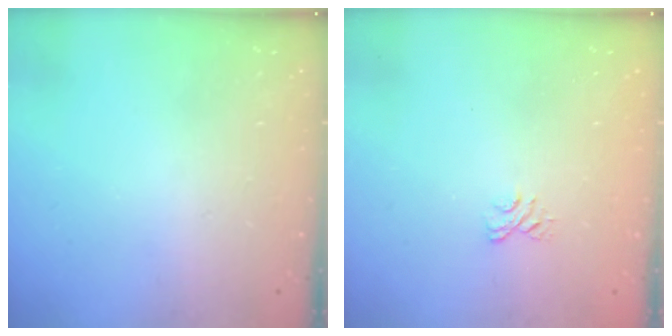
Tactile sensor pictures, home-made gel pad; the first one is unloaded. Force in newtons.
{"total": 4.7, "press": 4.5, "slide": 1.2}